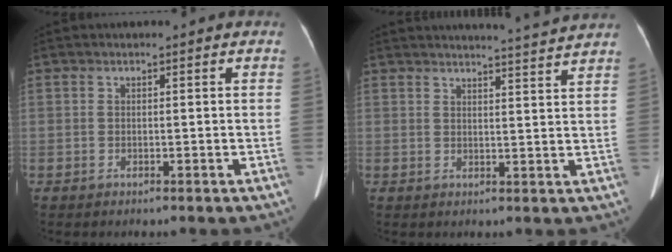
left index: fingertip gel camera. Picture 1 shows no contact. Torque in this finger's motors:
{"motor_torque": [0.80, -1.34, 0.01, 0.01]}